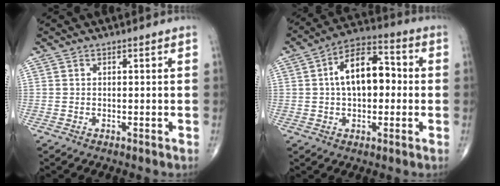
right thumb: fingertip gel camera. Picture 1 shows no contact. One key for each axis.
{"total": 12.6, "fx": 0.9, "fy": 7.3, "fz": 10.2, "tx": -0.147, "ty": 0.032, "tz": 0.004}